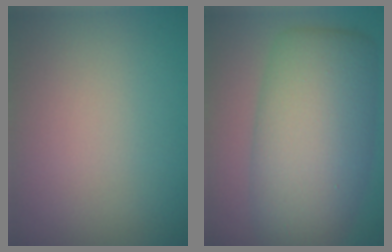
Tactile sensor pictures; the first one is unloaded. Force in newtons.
{"total": 10.1, "press": 10.1, "slide": 0.3}